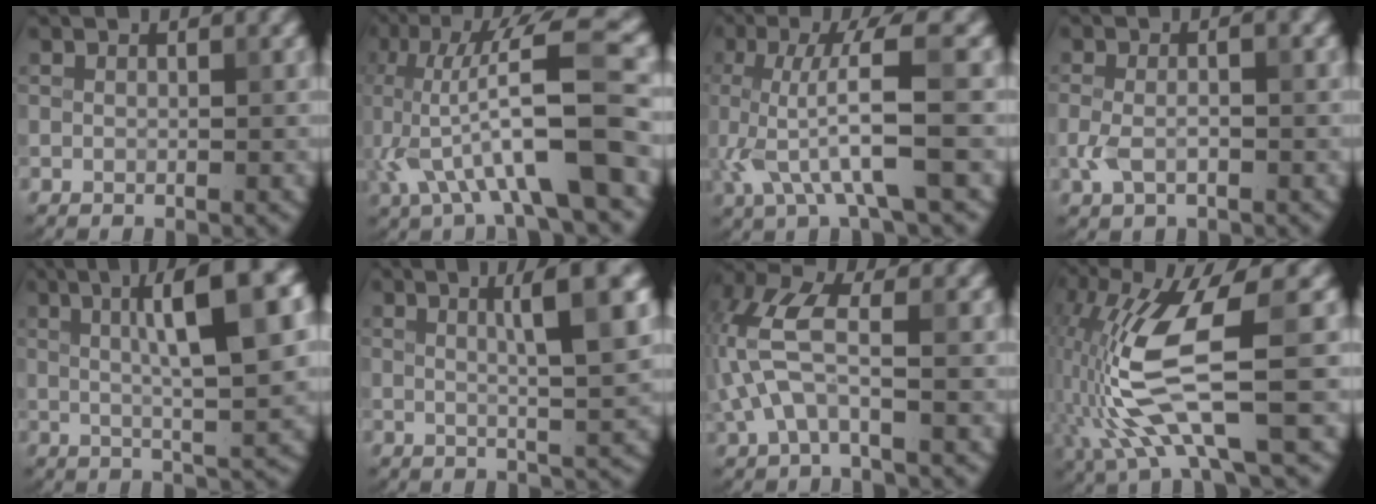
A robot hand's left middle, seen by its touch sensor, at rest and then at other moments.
{"total": 10.7, "force": [-2.6, 2.9, 10.0], "torque": [-0.186, 0.013, -0.049]}
{"total": 6.3, "force": [-0.7, 1.3, 6.1], "torque": [-0.123, 0.004, -0.012]}
{"total": 2.7, "force": [-0.5, 1.2, 2.3], "torque": [-0.056, -0.001, -0.012]}
{"total": 10.5, "force": [2.8, 2.3, 9.9], "torque": [-0.126, 0.016, 0.041]}
{"total": 6.1, "force": [1.8, 1.1, 5.7], "torque": [-0.070, 0.009, 0.025]}
{"total": 5.4, "force": [-0.5, 2.4, 4.8], "torque": [-0.121, 0.019, -0.019]}
{"total": 9.6, "force": [-1.2, 2.4, 9.2], "torque": [-0.207, -0.007, -0.019]}